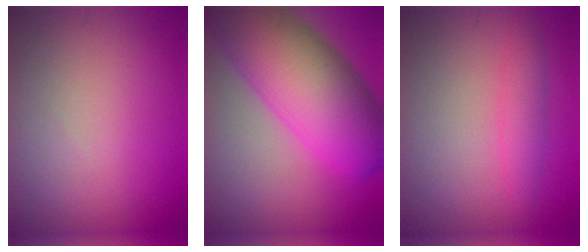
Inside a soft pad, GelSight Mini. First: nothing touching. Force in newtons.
{"total": 13.7, "press": 13.7, "slide": 0.6}
{"total": 2.2, "press": 2.2, "slide": 0.2}